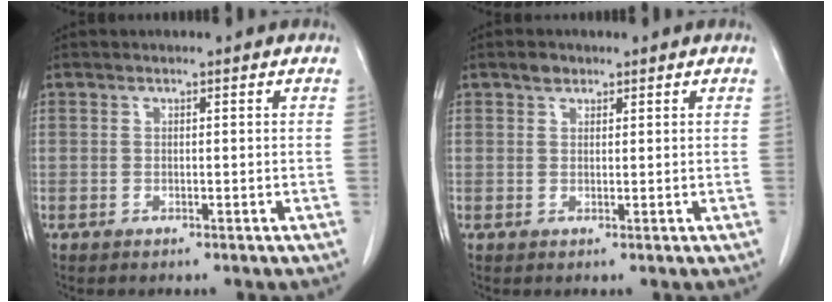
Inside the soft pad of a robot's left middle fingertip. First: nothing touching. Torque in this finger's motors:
{"motor_torque": [0.47, -0.25, -0.06, -0.01]}